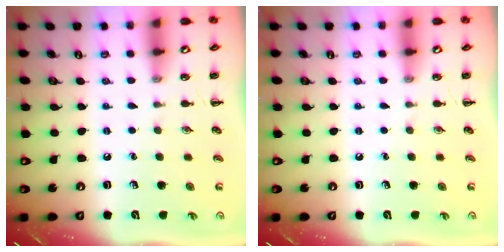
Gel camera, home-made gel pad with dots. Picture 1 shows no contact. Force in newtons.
{"total": 0.0}